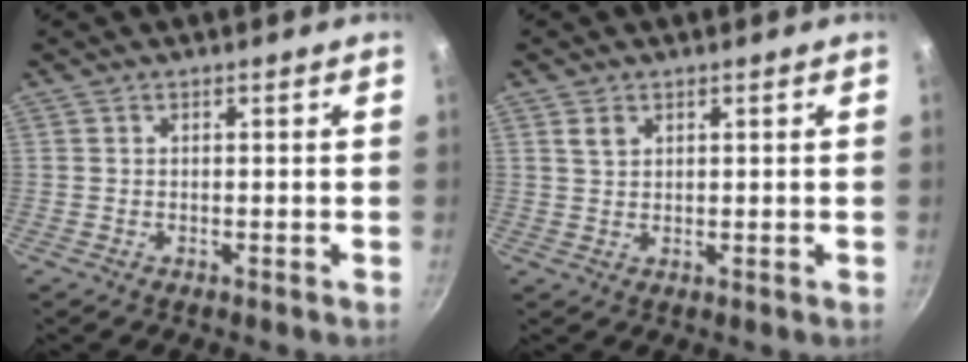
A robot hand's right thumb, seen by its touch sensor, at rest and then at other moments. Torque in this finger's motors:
{"motor_torque": [-0.15, 0.50, 0.79, 0.64, 0.12]}